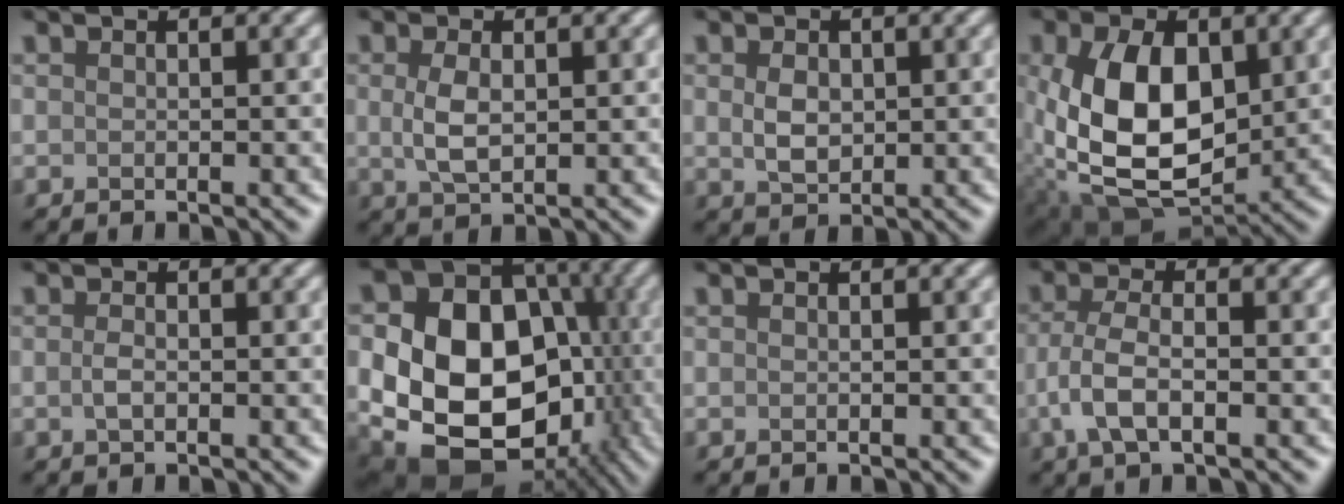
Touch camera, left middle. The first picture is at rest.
{"total": 2.9, "force": [0.3, 1.5, 2.4], "torque": [-0.060, -0.002, 0.008]}
{"total": 2.5, "force": [0.3, 1.8, 1.7], "torque": [-0.038, -0.001, 0.009]}
{"total": 12.0, "force": [0.7, 7.6, 9.2], "torque": [-0.200, -0.011, 0.022]}
{"total": 1.1, "force": [-0.2, 0.5, 1.0], "torque": [-0.023, -0.001, -0.007]}
{"total": 18.7, "force": [-2.4, 14.4, 11.8], "torque": [-0.195, -0.029, -0.028]}
{"total": 0.0}
{"total": 3.9, "force": [-1.1, 1.7, 3.3], "torque": [-0.077, 0.000, -0.027]}